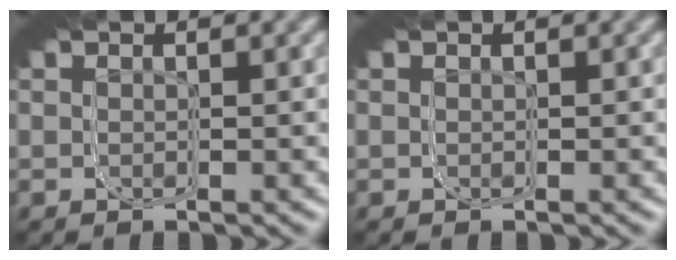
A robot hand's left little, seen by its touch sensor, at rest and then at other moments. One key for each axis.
{"total": 0.0}